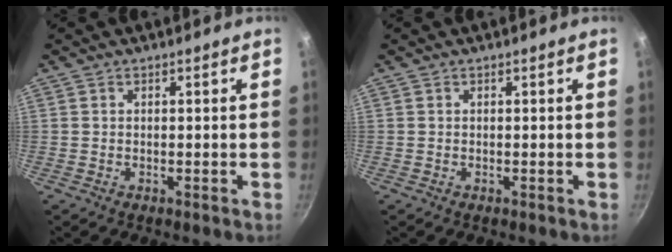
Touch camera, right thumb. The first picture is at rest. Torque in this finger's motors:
{"motor_torque": [-0.04, 0.04, 0.00, 0.00, 0.00]}